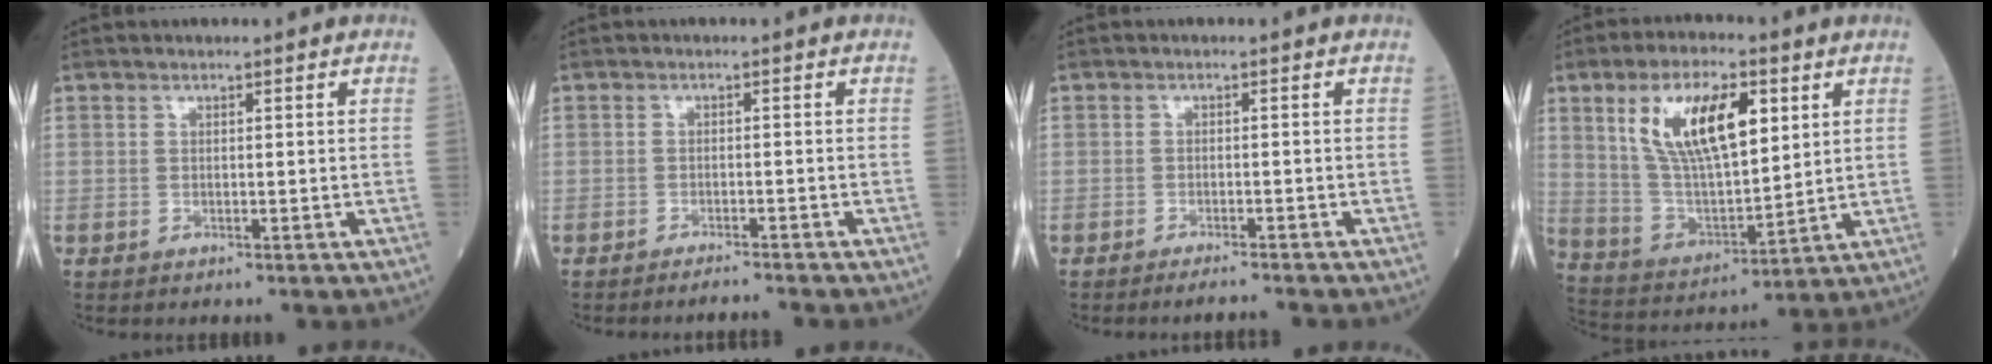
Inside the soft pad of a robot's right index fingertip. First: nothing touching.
{"total": 2.3, "force": [-2.1, -0.8, 0.2], "torque": [-0.005, -0.008, -0.031]}
{"total": 2.6, "force": [-2.5, -0.6, 0.8], "torque": [-0.012, -0.008, -0.036]}
{"total": 15.0, "force": [6.0, 5.4, 12.7], "torque": [-0.250, 0.012, 0.117]}